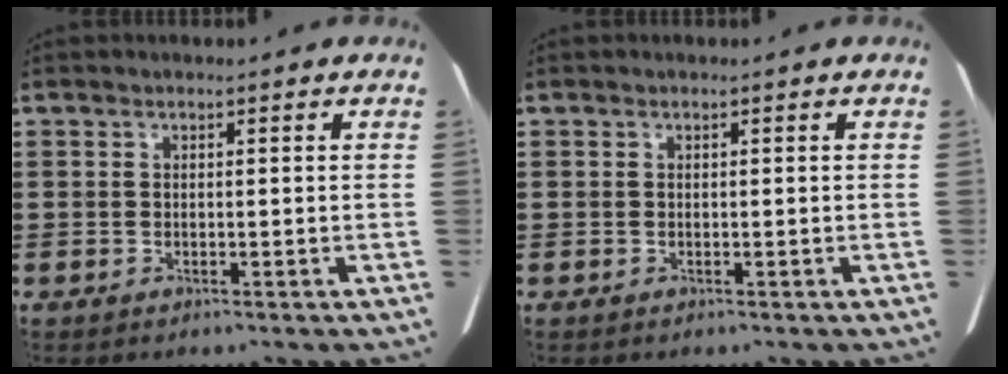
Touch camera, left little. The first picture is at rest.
{"total": 0.0}